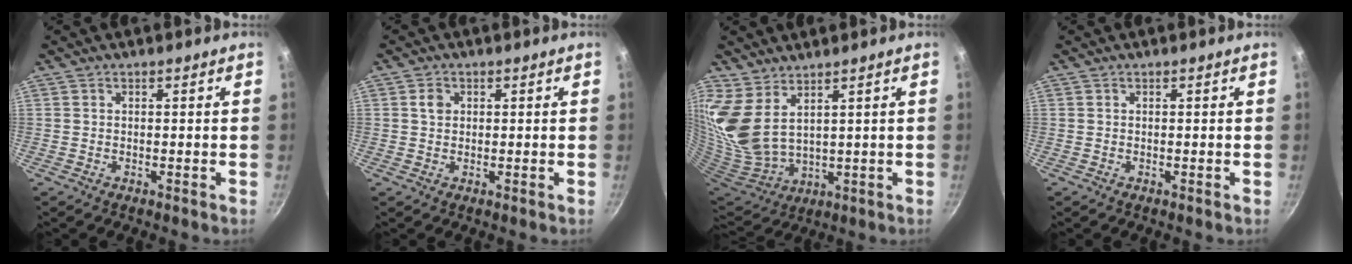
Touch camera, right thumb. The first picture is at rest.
{"total": 2.2, "force": [0.5, 1.8, 1.2], "torque": [-0.012, 0.003, 0.007]}
{"total": 11.0, "force": [6.7, 5.3, 7.0], "torque": [-0.132, -0.065, 0.152]}
{"total": 0.0}